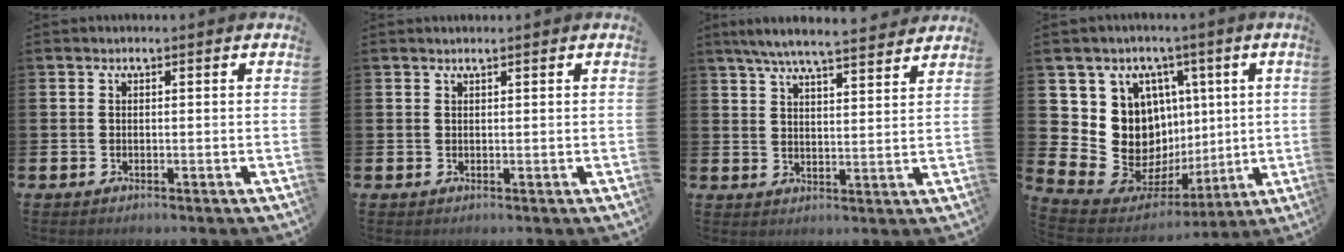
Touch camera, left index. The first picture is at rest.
{"total": 0.5, "force": [0.5, 0.0, 0.1], "torque": [0.001, -0.002, 0.009]}
{"total": 6.6, "force": [6.3, 0.3, 2.2], "torque": [-0.054, -0.034, 0.110]}
{"total": 10.2, "force": [1.0, 9.8, 2.8], "torque": [-0.112, -0.029, 0.026]}